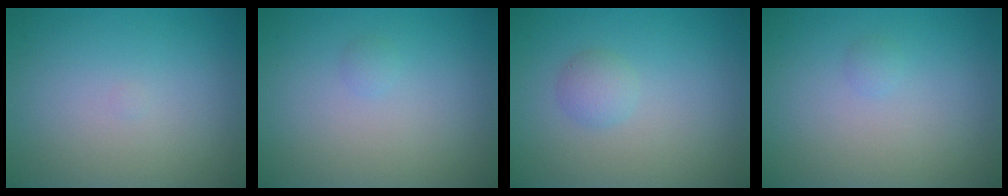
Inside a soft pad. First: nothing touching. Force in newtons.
{"total": 0.5, "press": 0.5, "slide": 0.0}
{"total": 1.4, "press": 1.4, "slide": 0.0}
{"total": 0.5, "press": 0.5, "slide": 0.0}